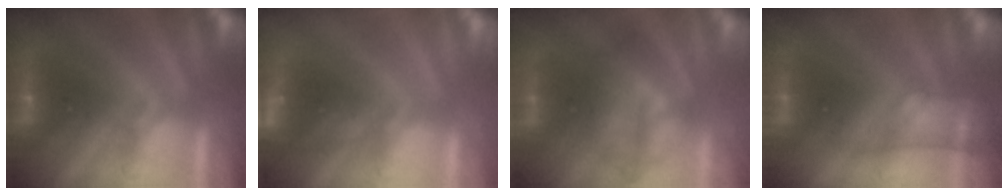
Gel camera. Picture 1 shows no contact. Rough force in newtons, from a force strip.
{"total": 2.6}
{"total": 4.5}
{"total": 3.0}